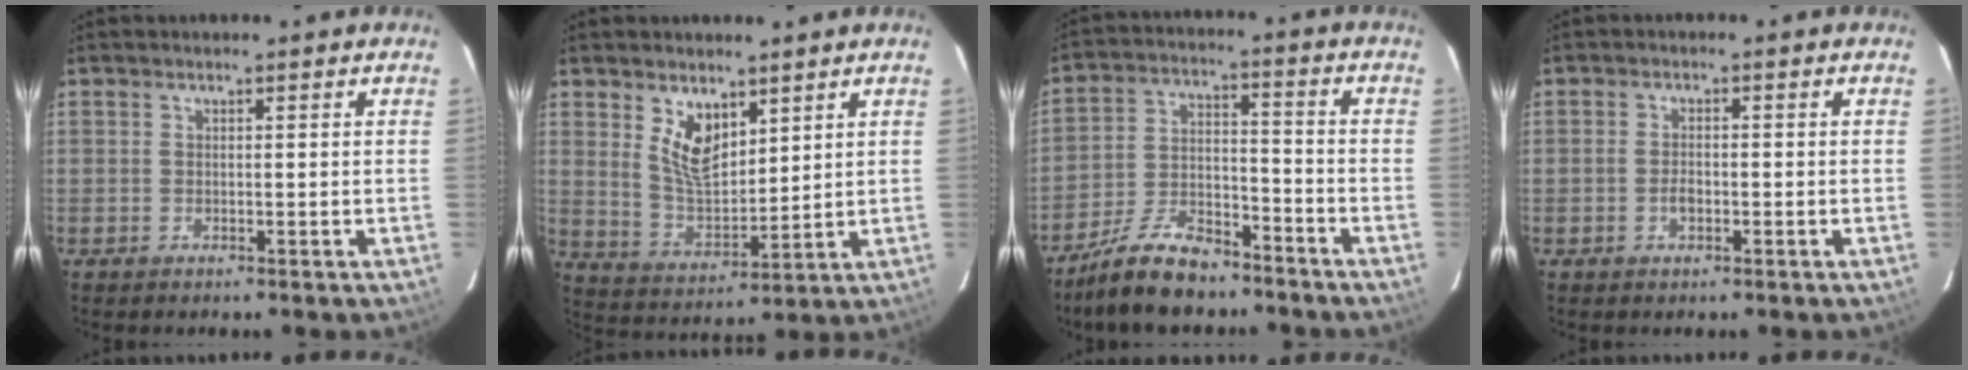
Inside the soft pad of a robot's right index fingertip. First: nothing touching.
{"total": 8.2, "force": [4.5, 4.3, 5.4], "torque": [-0.094, 0.000, 0.097]}
{"total": 13.0, "force": [-10.4, 4.5, 6.3], "torque": [-0.139, 0.006, -0.187]}
{"total": 2.1, "force": [-0.8, 1.3, 1.5], "torque": [-0.030, 0.004, -0.015]}